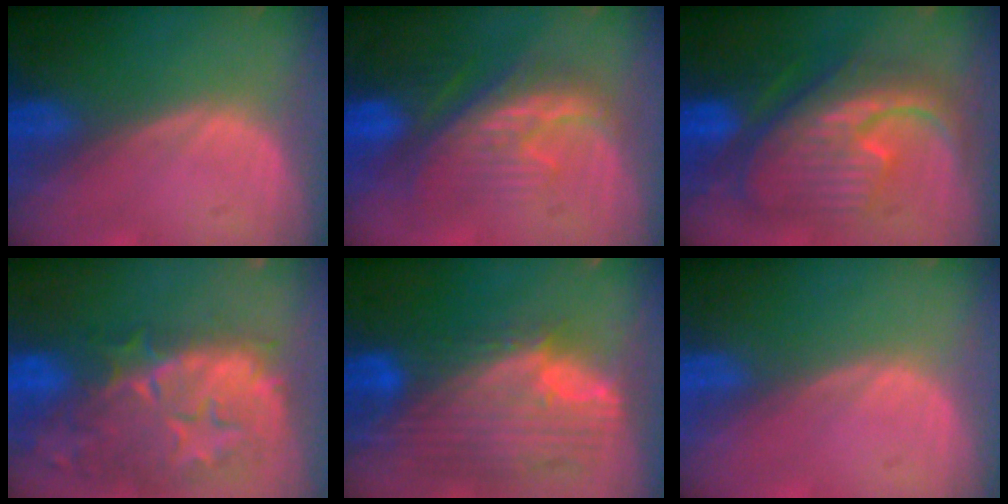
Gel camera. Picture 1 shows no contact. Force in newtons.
{"total": 9.0, "press": 8.5, "slide": 3.0}
{"total": 11.4, "press": 11.3, "slide": 1.1}
{"total": 14.0, "press": 11.9, "slide": 7.4}
{"total": 11.9, "press": 10.1, "slide": 6.3}
{"total": 0.0}